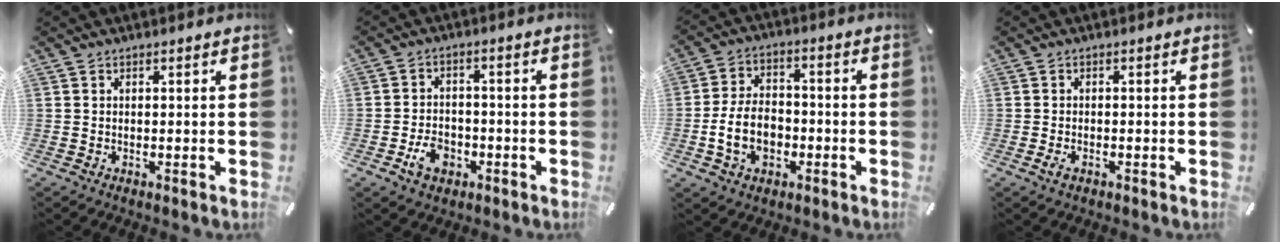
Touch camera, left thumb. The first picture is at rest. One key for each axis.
{"total": 6.4, "fx": -2.5, "fy": 4.9, "fz": 3.1, "tx": -0.061, "ty": 0.008, "tz": -0.047}
{"total": 10.5, "fx": -2.9, "fy": 7.5, "fz": 6.8, "tx": -0.144, "ty": 0.012, "tz": -0.054}
{"total": 1.7, "fx": -0.8, "fy": 0.9, "fz": 1.3, "tx": -0.030, "ty": -0.001, "tz": -0.016}